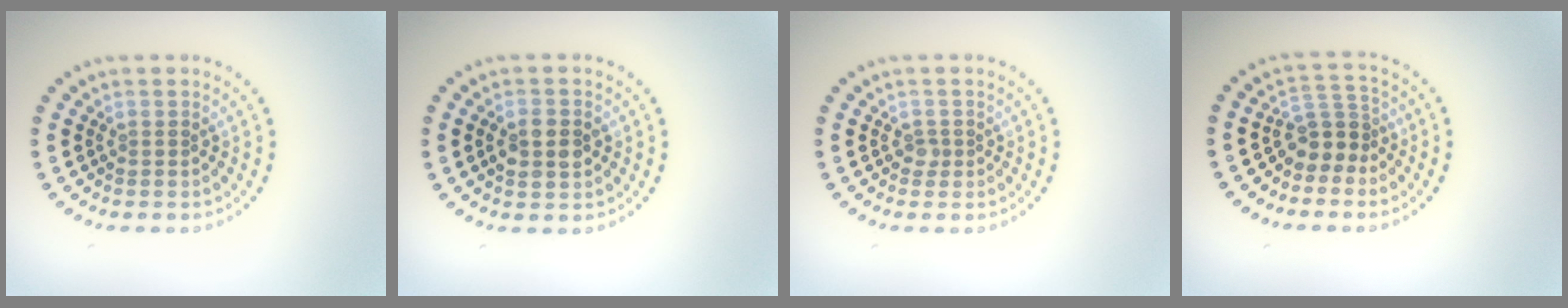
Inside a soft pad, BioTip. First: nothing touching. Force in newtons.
{"total": 2.8, "press": 2.8, "slide": 0.2}
{"total": 0.9, "press": 0.6, "slide": 0.6}
{"total": 2.8, "press": 2.3, "slide": 1.7}